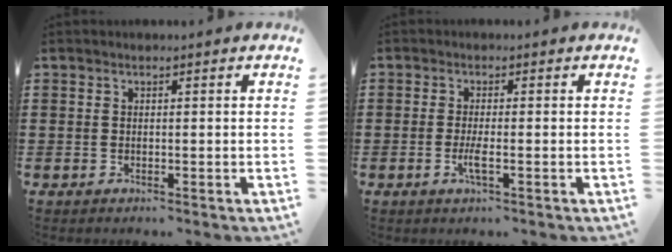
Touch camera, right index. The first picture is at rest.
{"total": 2.7, "force": [-0.9, 0.2, 2.5], "torque": [-0.056, -0.008, -0.021]}